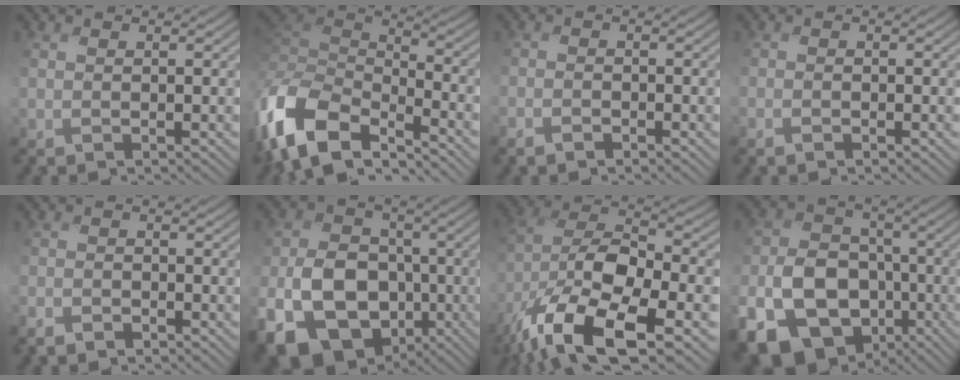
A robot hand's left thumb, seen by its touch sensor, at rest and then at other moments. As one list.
[{"total": 13.3, "force": [-7.0, 6.8, 9.0], "torque": [-0.240, -0.007, -0.134]}, {"total": 2.1, "force": [-1.7, 1.1, 0.6], "torque": [-0.013, -0.004, -0.039]}, {"total": 1.4, "force": [-1.0, 0.8, 0.5], "torque": [-0.012, -0.004, -0.023]}, {"total": 2.6, "force": [-2.1, 1.2, 0.8], "torque": [-0.015, -0.005, -0.049]}, {"total": 15.4, "force": [-5.7, 11.8, 8.1], "torque": [-0.194, -0.047, -0.104]}, {"total": 17.2, "force": [-9.4, 7.0, 12.7], "torque": [-0.271, -0.028, -0.174]}, {"total": 19.0, "force": [-8.6, 14.7, 8.5], "torque": [-0.202, -0.063, -0.164]}]